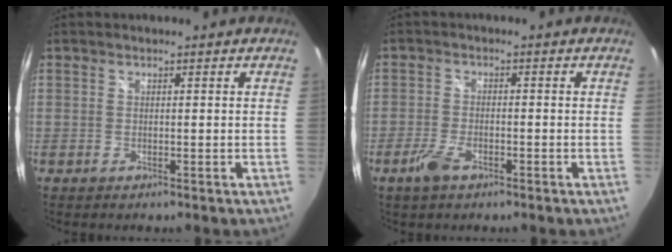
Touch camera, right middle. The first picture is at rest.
{"total": 4.2, "force": [-2.6, 1.9, 2.7], "torque": [-0.070, -0.005, -0.050]}